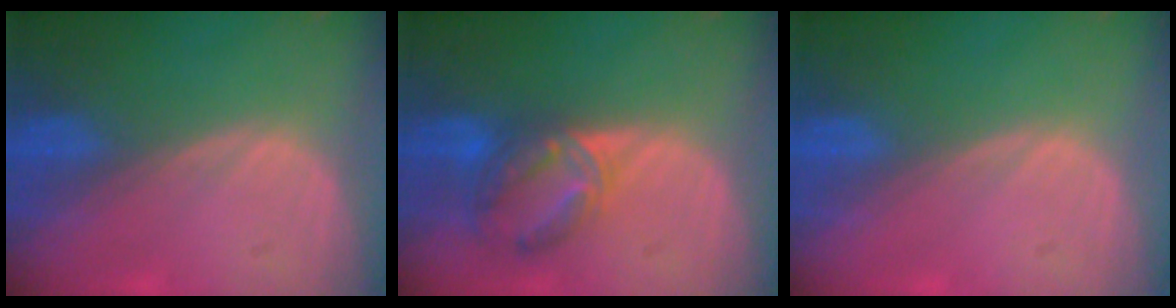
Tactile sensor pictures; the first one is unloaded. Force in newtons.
{"total": 6.9, "press": 6.3, "slide": 2.8}
{"total": 0.0}